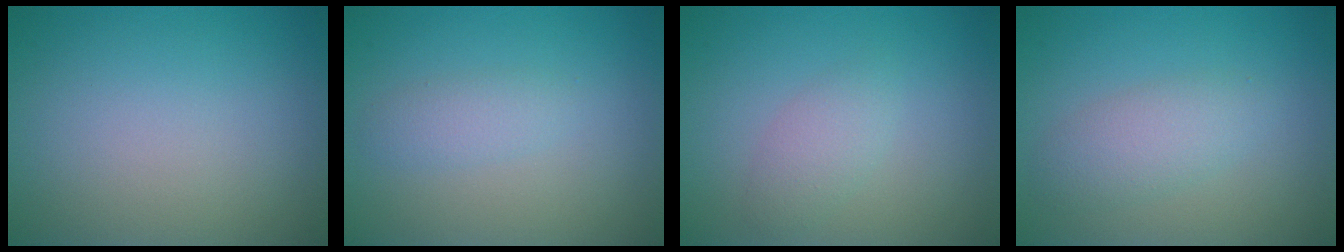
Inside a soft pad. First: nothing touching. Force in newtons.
{"total": 1.5, "press": 1.5, "slide": 0.1}
{"total": 1.8, "press": 1.8, "slide": 0.1}
{"total": 2.7, "press": 2.7, "slide": 0.1}